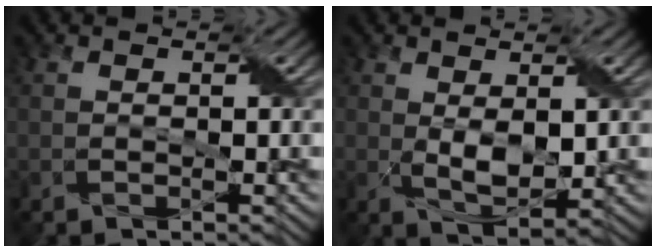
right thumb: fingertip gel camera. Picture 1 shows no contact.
{"total": 4.3, "force": [0.6, 2.2, 3.7], "torque": [-0.080, -0.007, 0.017]}